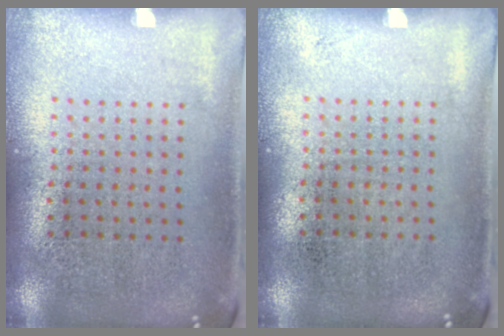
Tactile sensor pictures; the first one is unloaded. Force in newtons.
{"total": 0.0}